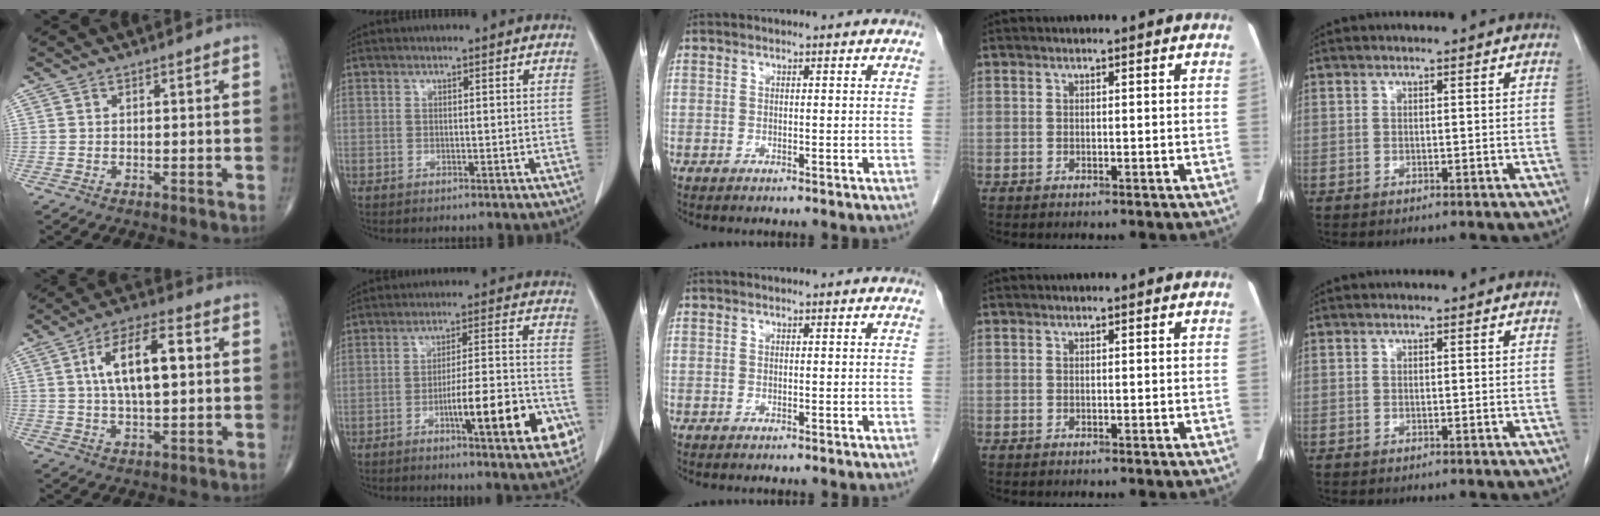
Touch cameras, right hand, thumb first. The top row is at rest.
{"thumb": {"total": 12.6, "force": [2.4, 5.3, 11.2], "torque": [-0.186, 0.011, 0.039]}, "index": {"total": 14.6, "force": [-5.8, 2.1, 13.3], "torque": [-0.181, 0.009, -0.080]}}